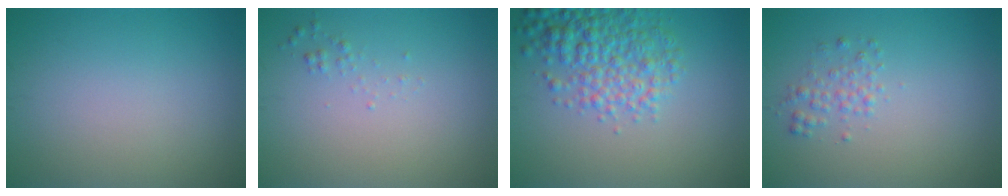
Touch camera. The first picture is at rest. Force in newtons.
{"total": 0.6, "press": 0.6, "slide": 0.0}
{"total": 5.3, "press": 5.3, "slide": 0.1}
{"total": 1.5, "press": 1.5, "slide": 0.1}